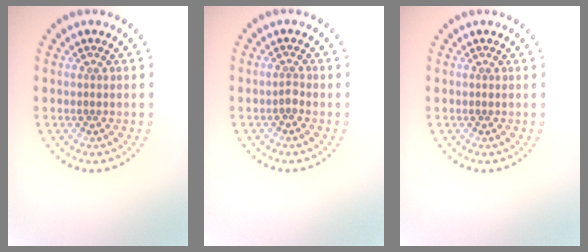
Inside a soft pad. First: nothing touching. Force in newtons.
{"total": 0.8, "press": 0.5, "slide": 0.6}
{"total": 0.0}